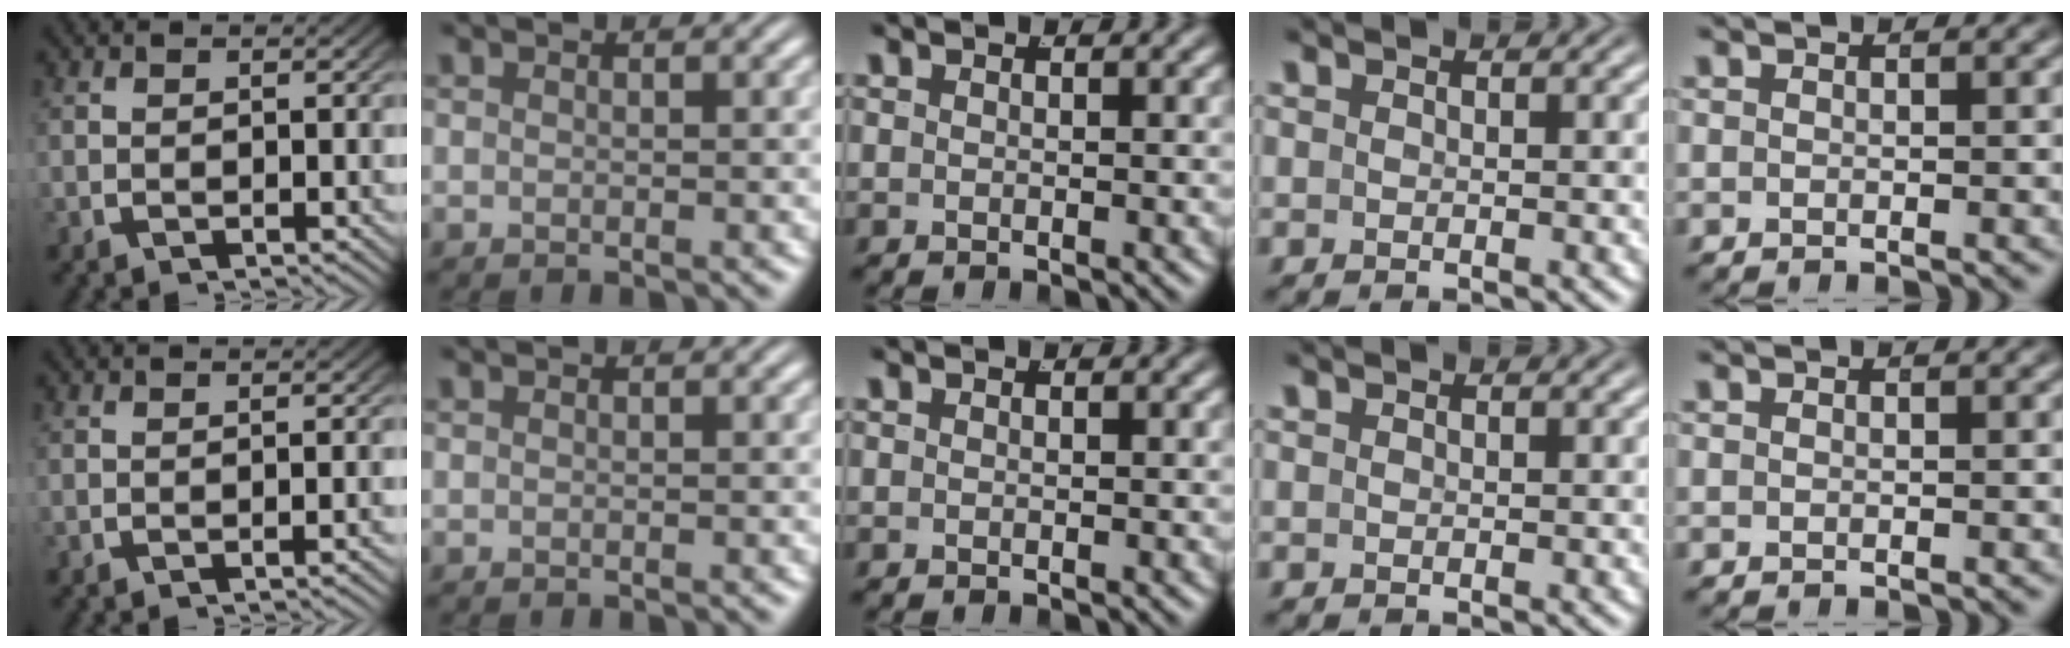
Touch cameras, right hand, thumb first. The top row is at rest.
{}